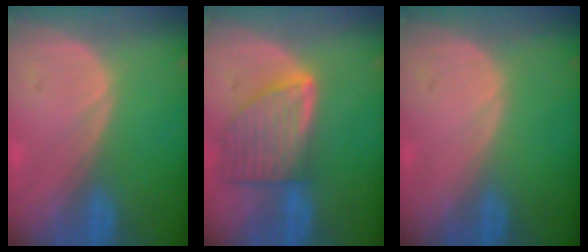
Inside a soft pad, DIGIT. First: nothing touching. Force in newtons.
{"total": 8.0, "press": 7.1, "slide": 3.6}
{"total": 0.0}